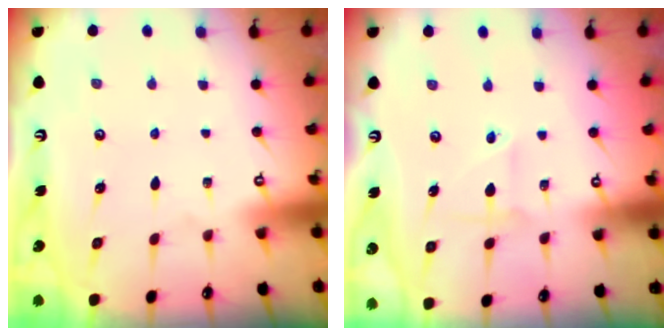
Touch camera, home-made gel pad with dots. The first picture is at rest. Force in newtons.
{"total": 2.7, "press": 2.6, "slide": 0.3}